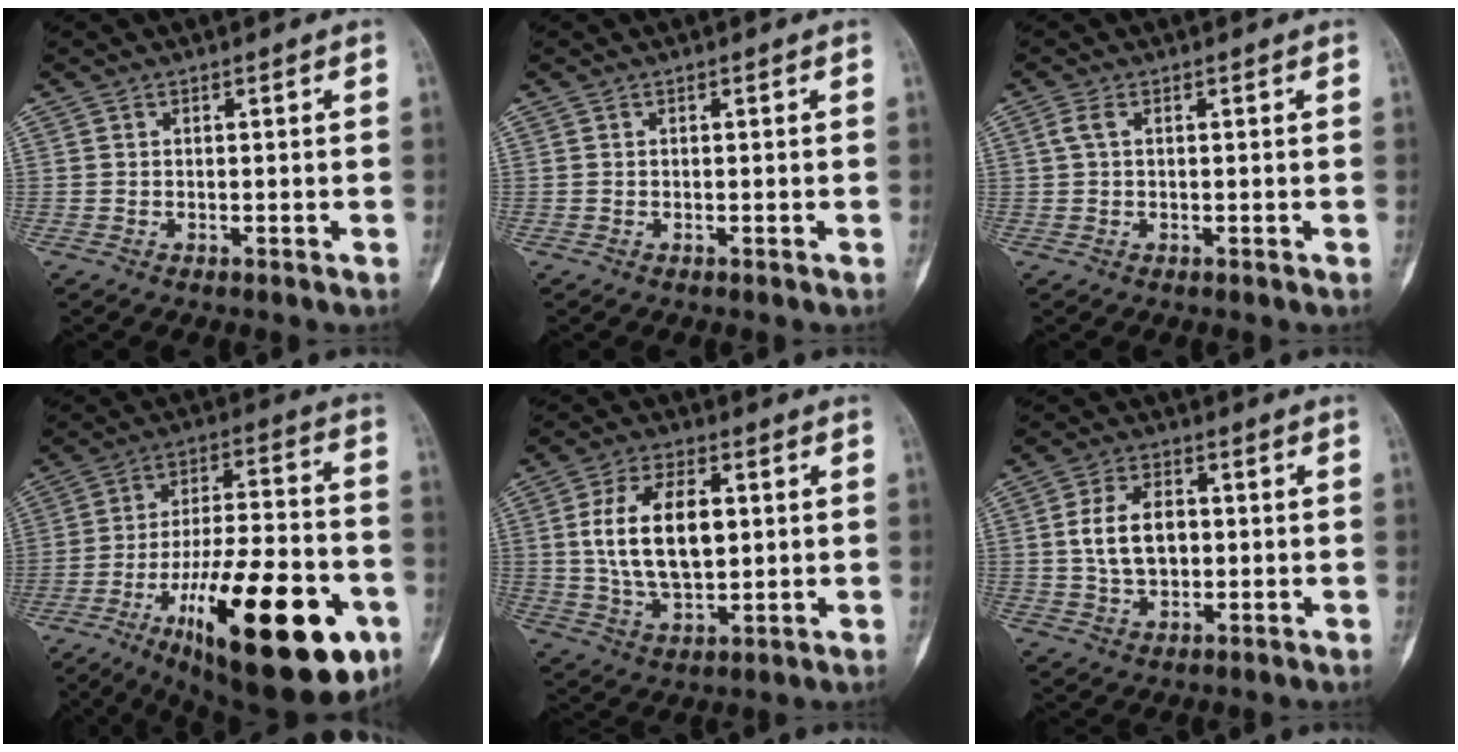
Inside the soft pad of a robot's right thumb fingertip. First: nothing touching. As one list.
[{"total": 0.0}, {"total": 1.7, "force": [0.5, 0.9, 1.4], "torque": [-0.039, 0.006, 0.011]}, {"total": 30.9, "force": [-12.6, 10.7, 26.1], "torque": [-0.367, 0.049, -0.181]}, {"total": 14.6, "force": [2.1, 8.2, 12.0], "torque": [-0.202, -0.003, 0.042]}, {"total": 9.1, "force": [0.6, 6.0, 6.9], "torque": [-0.110, 0.007, 0.013]}]